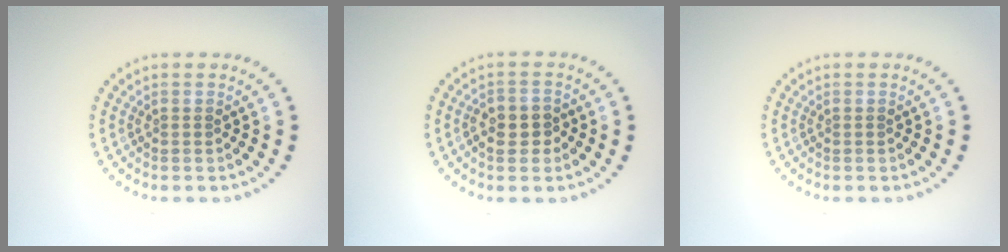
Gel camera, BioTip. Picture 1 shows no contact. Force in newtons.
{"total": 1.9, "press": 1.8, "slide": 0.6}
{"total": 0.0}